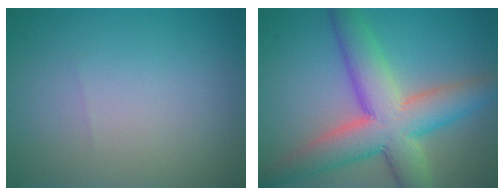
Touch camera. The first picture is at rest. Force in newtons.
{"total": 9.2, "press": 9.2, "slide": 0.5}